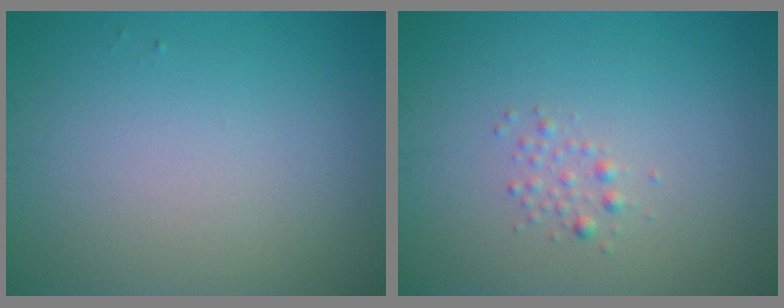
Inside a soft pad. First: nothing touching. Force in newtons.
{"total": 1.1, "press": 1.1, "slide": 0.0}